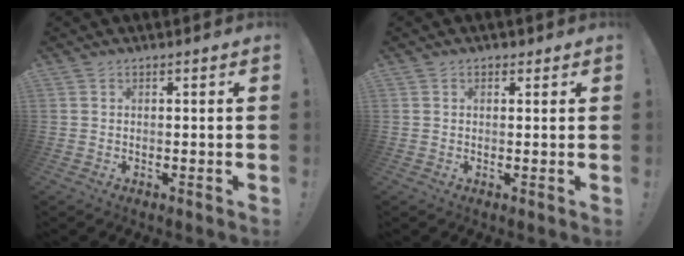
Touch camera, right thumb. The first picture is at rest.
{"total": 1.2, "force": [0.7, 0.8, 0.5], "torque": [-0.001, -0.003, 0.012]}